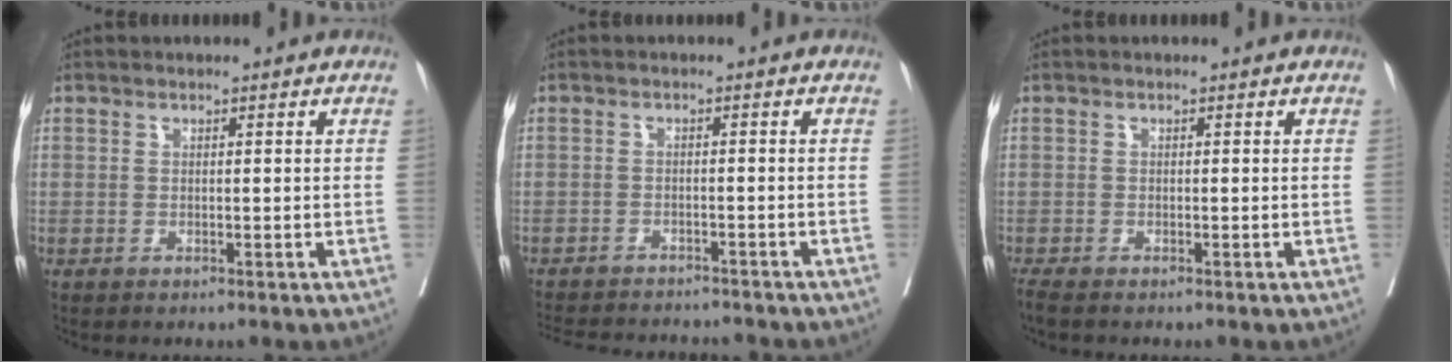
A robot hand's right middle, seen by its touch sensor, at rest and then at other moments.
{"total": 12.4, "force": [-11.5, 2.6, 3.7], "torque": [-0.076, -0.002, -0.153]}
{"total": 1.7, "force": [-1.6, 0.1, 0.8], "torque": [-0.023, -0.009, -0.029]}